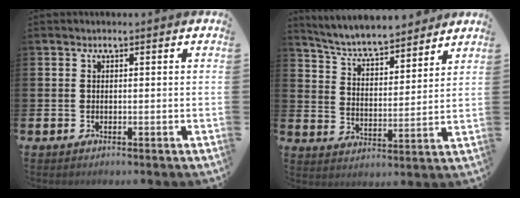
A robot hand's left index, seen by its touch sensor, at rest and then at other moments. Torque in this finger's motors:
{"motor_torque": [1.06, -1.09, 0.73, 0.08]}